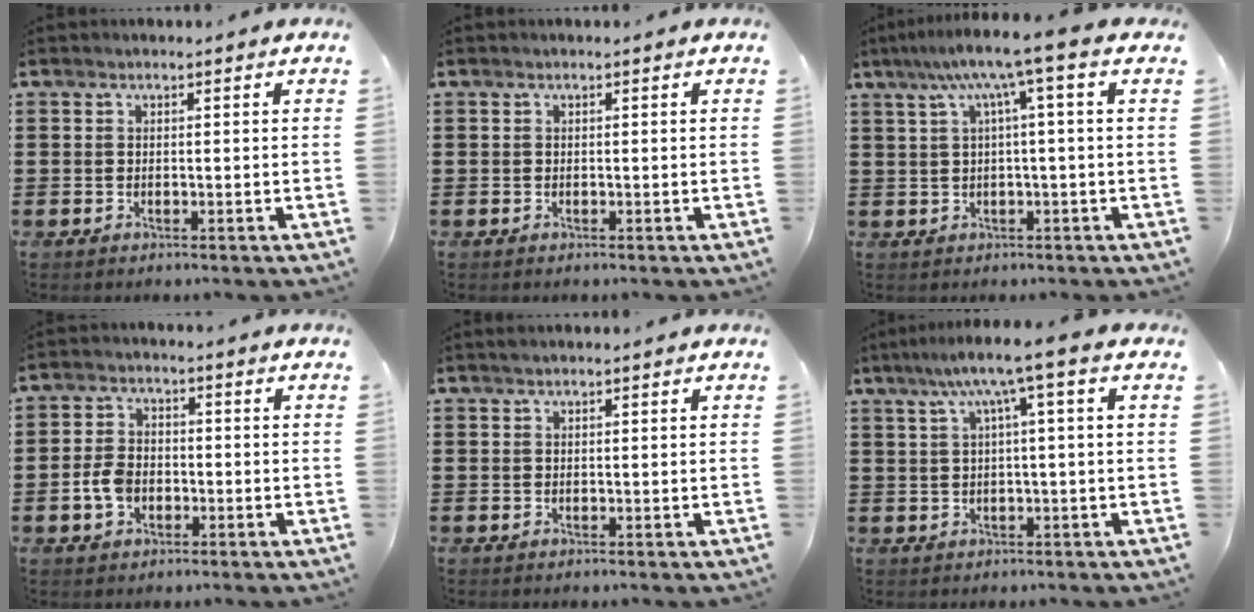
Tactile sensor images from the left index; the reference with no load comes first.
{"total": 0.0}
{"total": 7.0, "force": [2.3, -0.5, 6.6], "torque": [-0.132, -0.001, 0.035]}
{"total": 4.6, "force": [-1.2, 3.2, 3.2], "torque": [-0.080, 0.001, -0.027]}
{"total": 0.5, "force": [0.4, 0.1, 0.3], "torque": [-0.007, 0.000, 0.008]}
{"total": 6.3, "force": [1.9, -0.4, 6.0], "torque": [-0.120, 0.000, 0.027]}